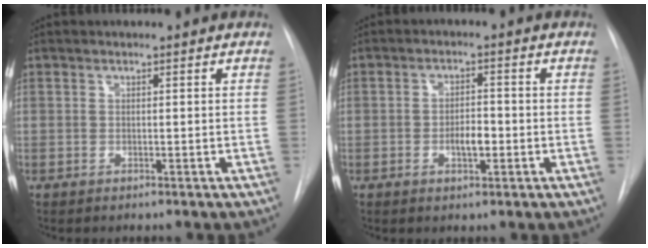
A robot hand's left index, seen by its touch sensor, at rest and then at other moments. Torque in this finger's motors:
{"motor_torque": [0.09, 0.09, 0.09, 0.01]}